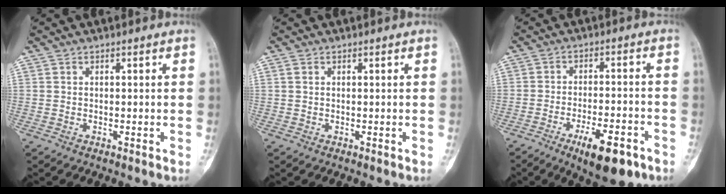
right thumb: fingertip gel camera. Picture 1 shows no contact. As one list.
[{"total": 0.9, "force": [0.4, 0.6, 0.7], "torque": [-0.019, 0.003, 0.010]}, {"total": 11.3, "force": [-6.4, 3.8, 8.6], "torque": [-0.123, 0.025, -0.091]}]